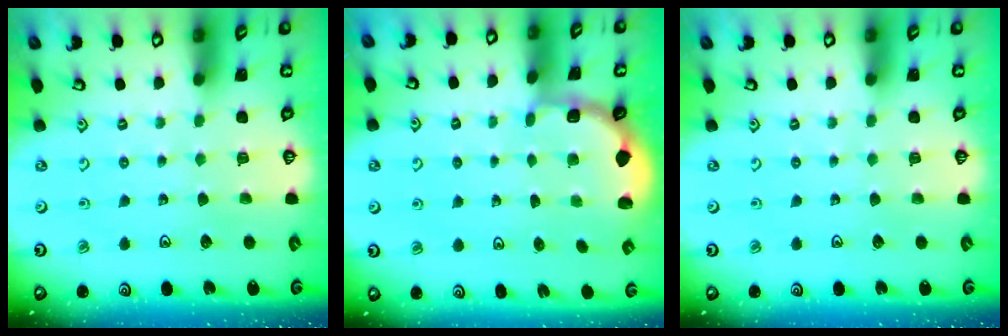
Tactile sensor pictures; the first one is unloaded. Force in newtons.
{"total": 1.9, "press": 1.7, "slide": 0.7}
{"total": 0.0}